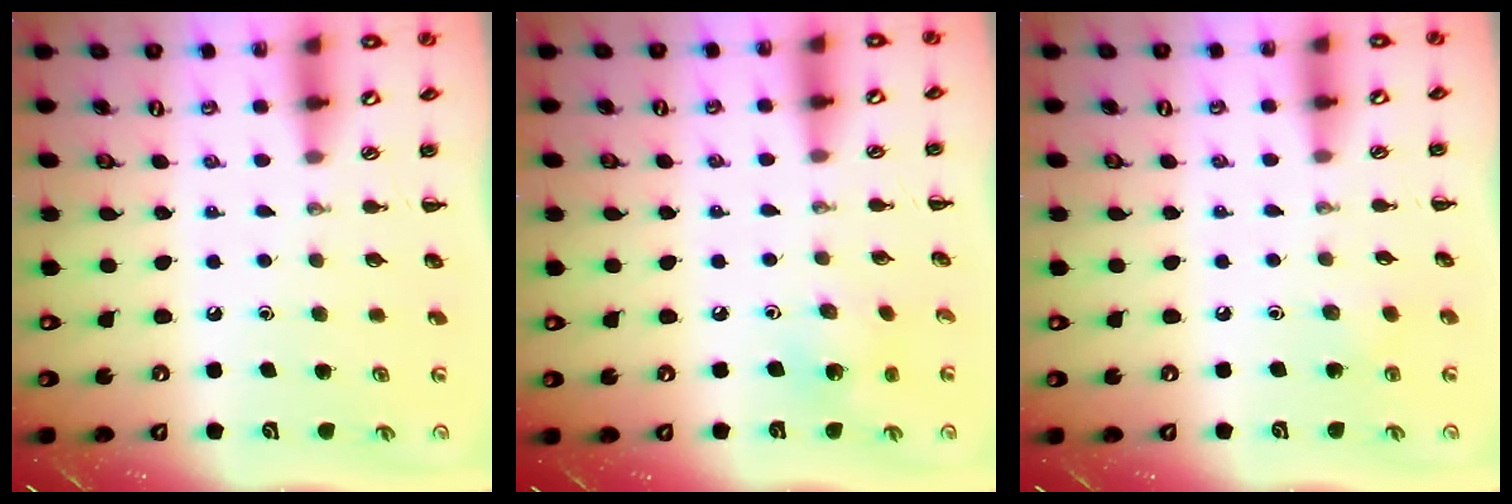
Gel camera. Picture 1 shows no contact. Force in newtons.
{"total": 3.1, "press": 3.0, "slide": 0.5}
{"total": 3.8, "press": 3.6, "slide": 1.1}